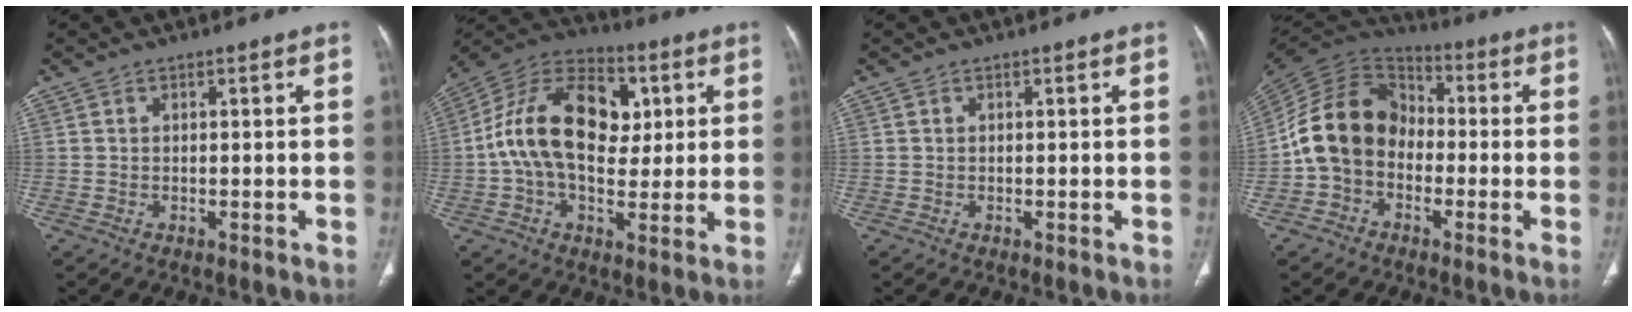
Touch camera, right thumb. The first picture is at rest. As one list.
[{"total": 19.7, "force": [2.8, 12.6, 14.9], "torque": [-0.242, 0.017, 0.041]}, {"total": 0.0}, {"total": 14.1, "force": [-2.5, 11.1, 8.3], "torque": [-0.142, 0.046, -0.061]}]